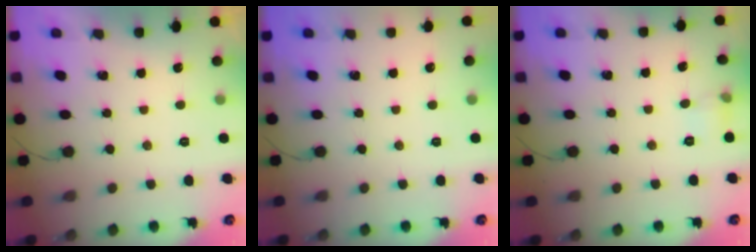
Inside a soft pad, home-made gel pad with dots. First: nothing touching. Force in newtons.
{"total": 0.0}
{"total": 5.1, "press": 4.8, "slide": 1.6}